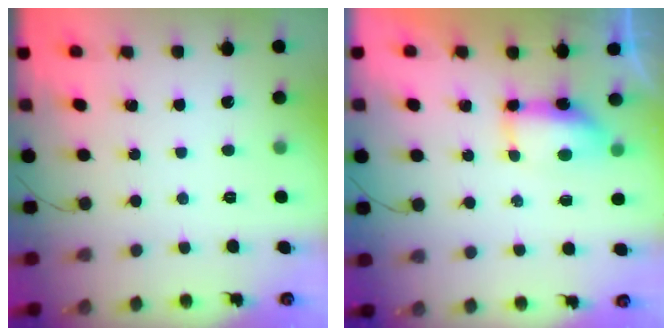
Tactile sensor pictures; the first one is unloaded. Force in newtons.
{"total": 7.9, "press": 7.4, "slide": 2.9}